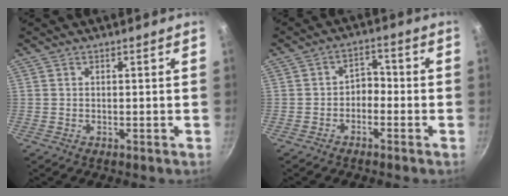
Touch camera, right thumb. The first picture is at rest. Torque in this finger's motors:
{"motor_torque": [-0.09, -0.05, -0.18, 0.24, -0.01]}